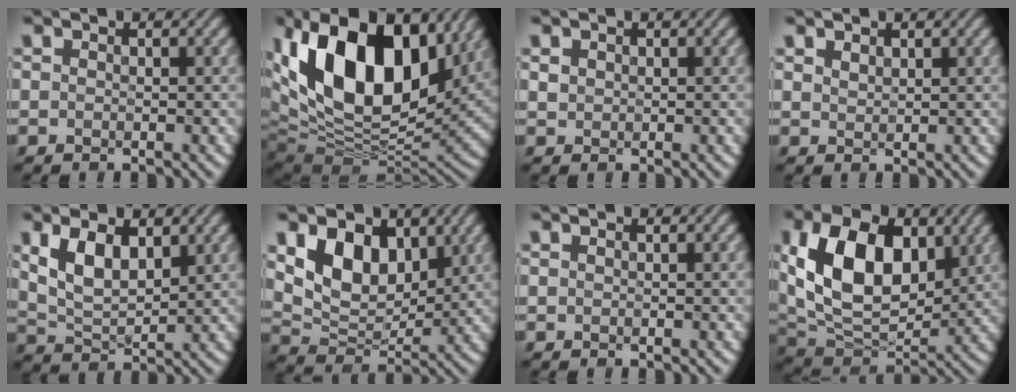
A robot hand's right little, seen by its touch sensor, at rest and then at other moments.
{"total": 18.4, "force": [6.1, 10.8, 13.6], "torque": [-0.258, 0.036, 0.100]}
{"total": 0.7, "force": [0.4, 0.6, 0.2], "torque": [-0.011, 0.000, 0.013]}
{"total": 1.3, "force": [0.9, 0.7, 0.6], "torque": [-0.013, 0.003, 0.020]}
{"total": 5.4, "force": [1.8, 2.8, 4.2], "torque": [-0.088, -0.004, 0.034]}
{"total": 7.4, "force": [2.6, 4.8, 5.0], "torque": [-0.091, -0.012, 0.042]}
{"total": 0.0}
{"total": 12.7, "force": [2.7, 8.1, 9.4], "torque": [-0.182, 0.003, 0.046]}